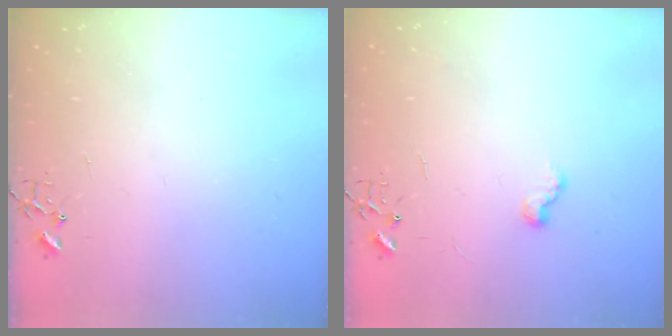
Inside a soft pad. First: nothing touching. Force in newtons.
{"total": 6.4, "press": 6.3, "slide": 0.6}